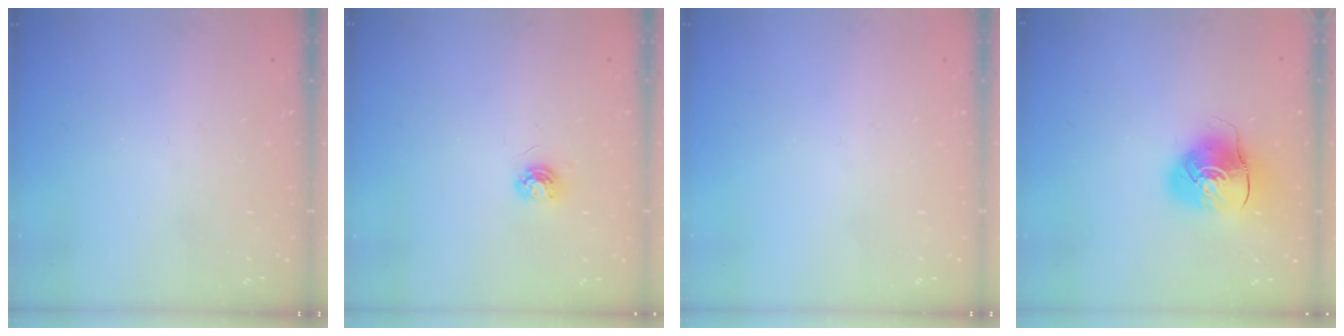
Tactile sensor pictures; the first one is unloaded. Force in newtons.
{"total": 5.2, "press": 5.1, "slide": 0.6}
{"total": 0.0}
{"total": 9.7, "press": 9.6, "slide": 1.2}